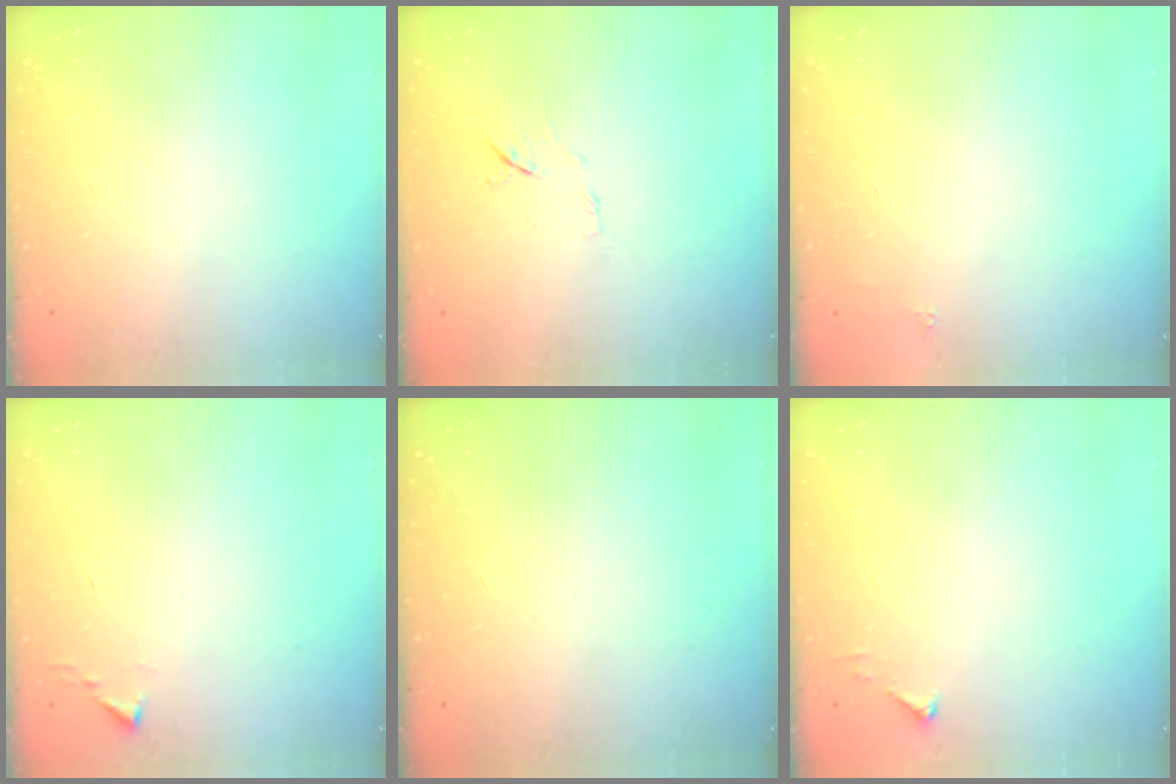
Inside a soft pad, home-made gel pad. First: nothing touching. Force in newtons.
{"total": 6.8, "press": 6.7, "slide": 0.8}
{"total": 1.6, "press": 1.5, "slide": 0.2}
{"total": 1.1, "press": 1.1, "slide": 0.1}
{"total": 0.0}
{"total": 2.5, "press": 2.5, "slide": 0.3}